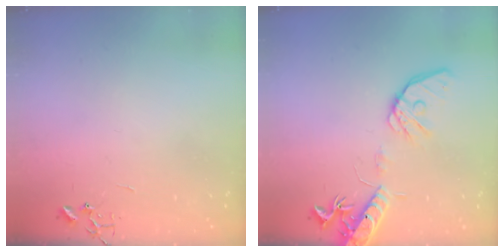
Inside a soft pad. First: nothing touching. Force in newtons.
{"total": 16.5, "press": 16.2, "slide": 2.8}